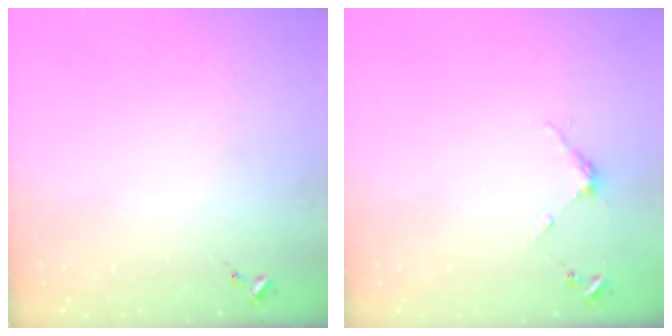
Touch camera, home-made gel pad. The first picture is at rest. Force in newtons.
{"total": 3.7, "press": 3.7, "slide": 0.3}